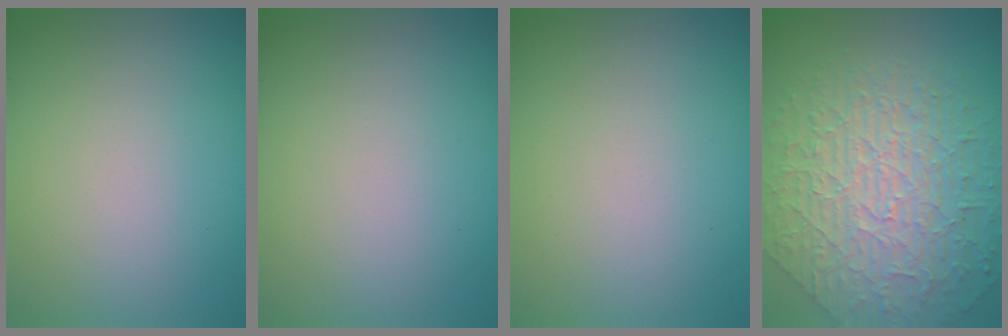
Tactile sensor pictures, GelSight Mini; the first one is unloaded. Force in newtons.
{"total": 0.0}
{"total": 0.0}
{"total": 6.7, "press": 5.5, "slide": 3.7}